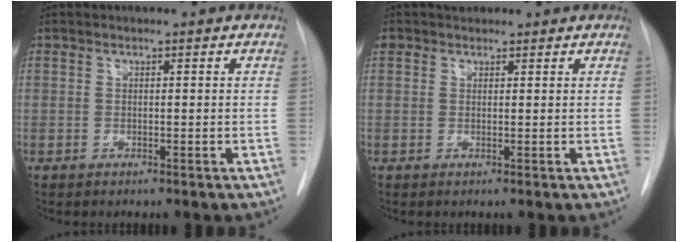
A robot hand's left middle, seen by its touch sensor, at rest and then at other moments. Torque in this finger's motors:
{"motor_torque": [0.03, -0.03, 0.00, 0.00]}